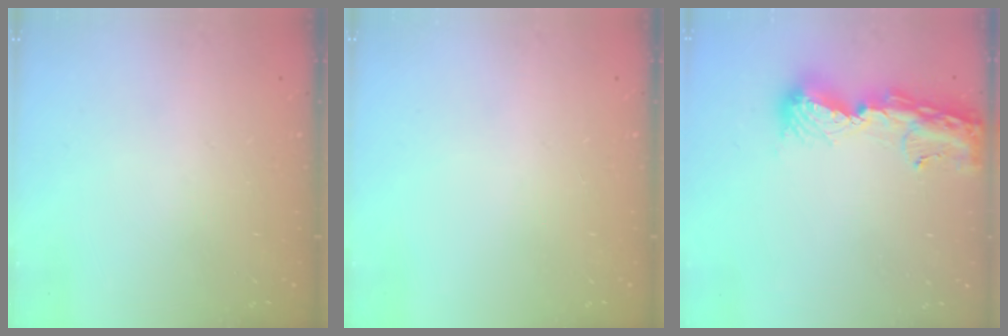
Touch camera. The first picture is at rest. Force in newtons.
{"total": 0.0}
{"total": 12.9, "press": 12.9, "slide": 1.3}